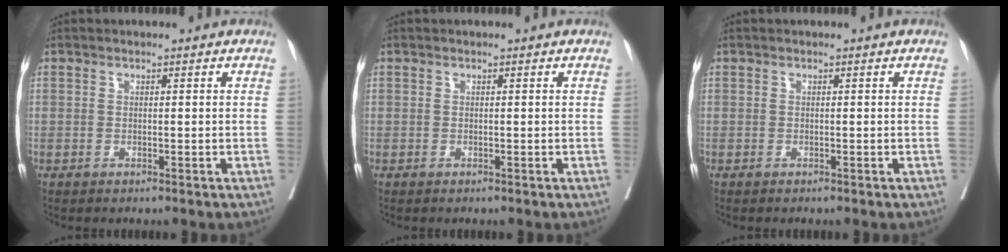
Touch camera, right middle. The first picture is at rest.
{"total": 0.0}
{"total": 0.8, "force": [-0.5, -0.4, 0.4], "torque": [-0.002, 0.003, -0.005]}